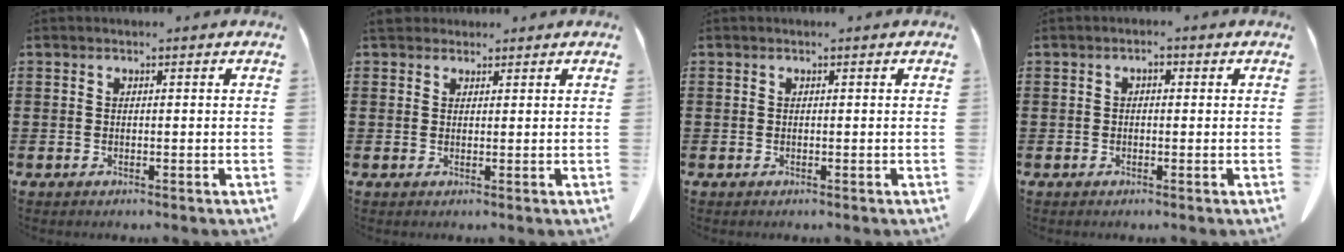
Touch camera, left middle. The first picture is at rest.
{"total": 2.7, "force": [2.2, 1.3, 0.9], "torque": [-0.017, 0.002, 0.039]}
{"total": 0.0}
{"total": 1.3, "force": [-0.4, 0.7, 1.0], "torque": [-0.020, 0.004, -0.009]}